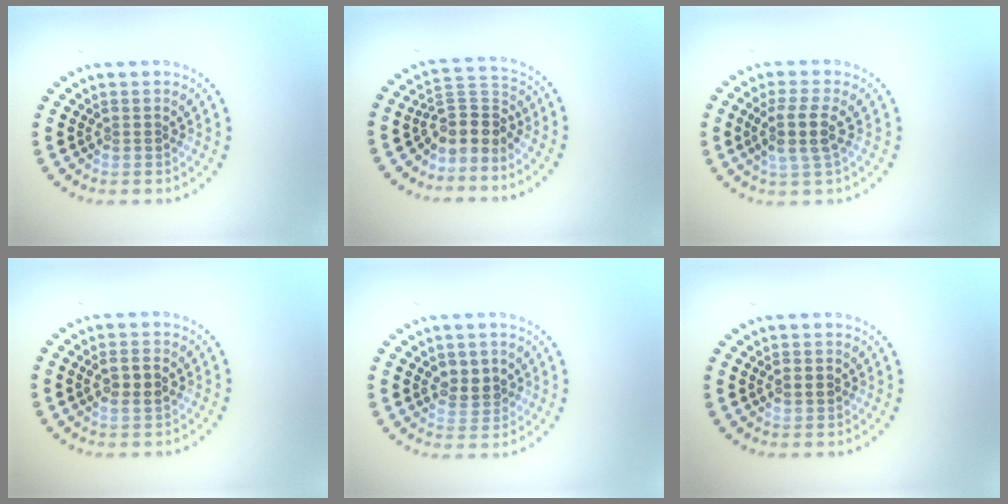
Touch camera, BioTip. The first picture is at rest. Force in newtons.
{"total": 3.5, "press": 2.6, "slide": 2.3}
{"total": 3.0, "press": 2.6, "slide": 1.5}
{"total": 2.1, "press": 2.1, "slide": 0.5}
{"total": 2.7, "press": 2.7, "slide": 0.4}
{"total": 1.7, "press": 1.7, "slide": 0.2}